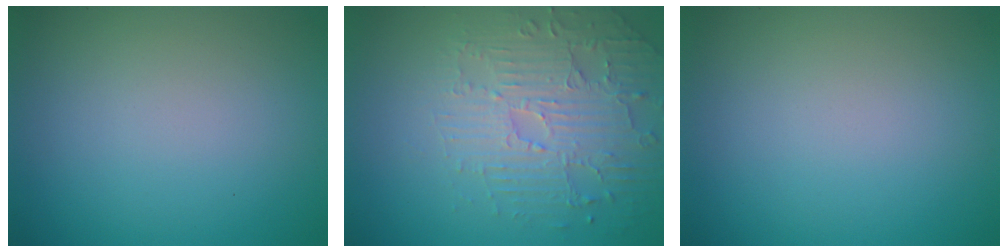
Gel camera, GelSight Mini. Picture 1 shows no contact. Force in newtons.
{"total": 4.4, "press": 3.6, "slide": 2.6}
{"total": 0.0}